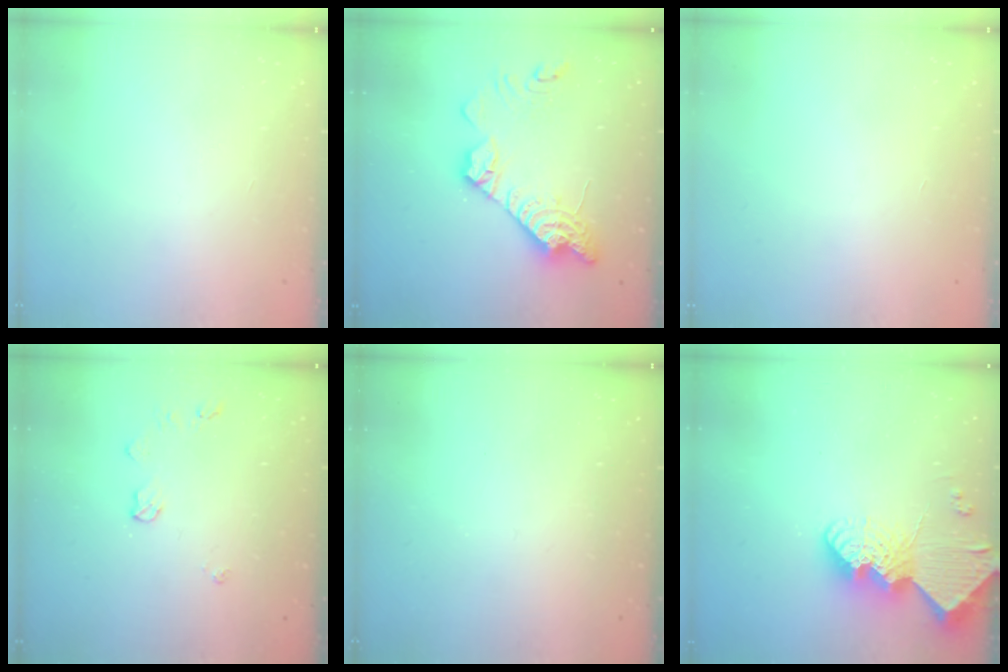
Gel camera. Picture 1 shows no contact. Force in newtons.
{"total": 17.0, "press": 16.9, "slide": 1.3}
{"total": 0.0}
{"total": 5.2, "press": 5.1, "slide": 0.8}
{"total": 0.0}
{"total": 14.6, "press": 14.5, "slide": 1.1}